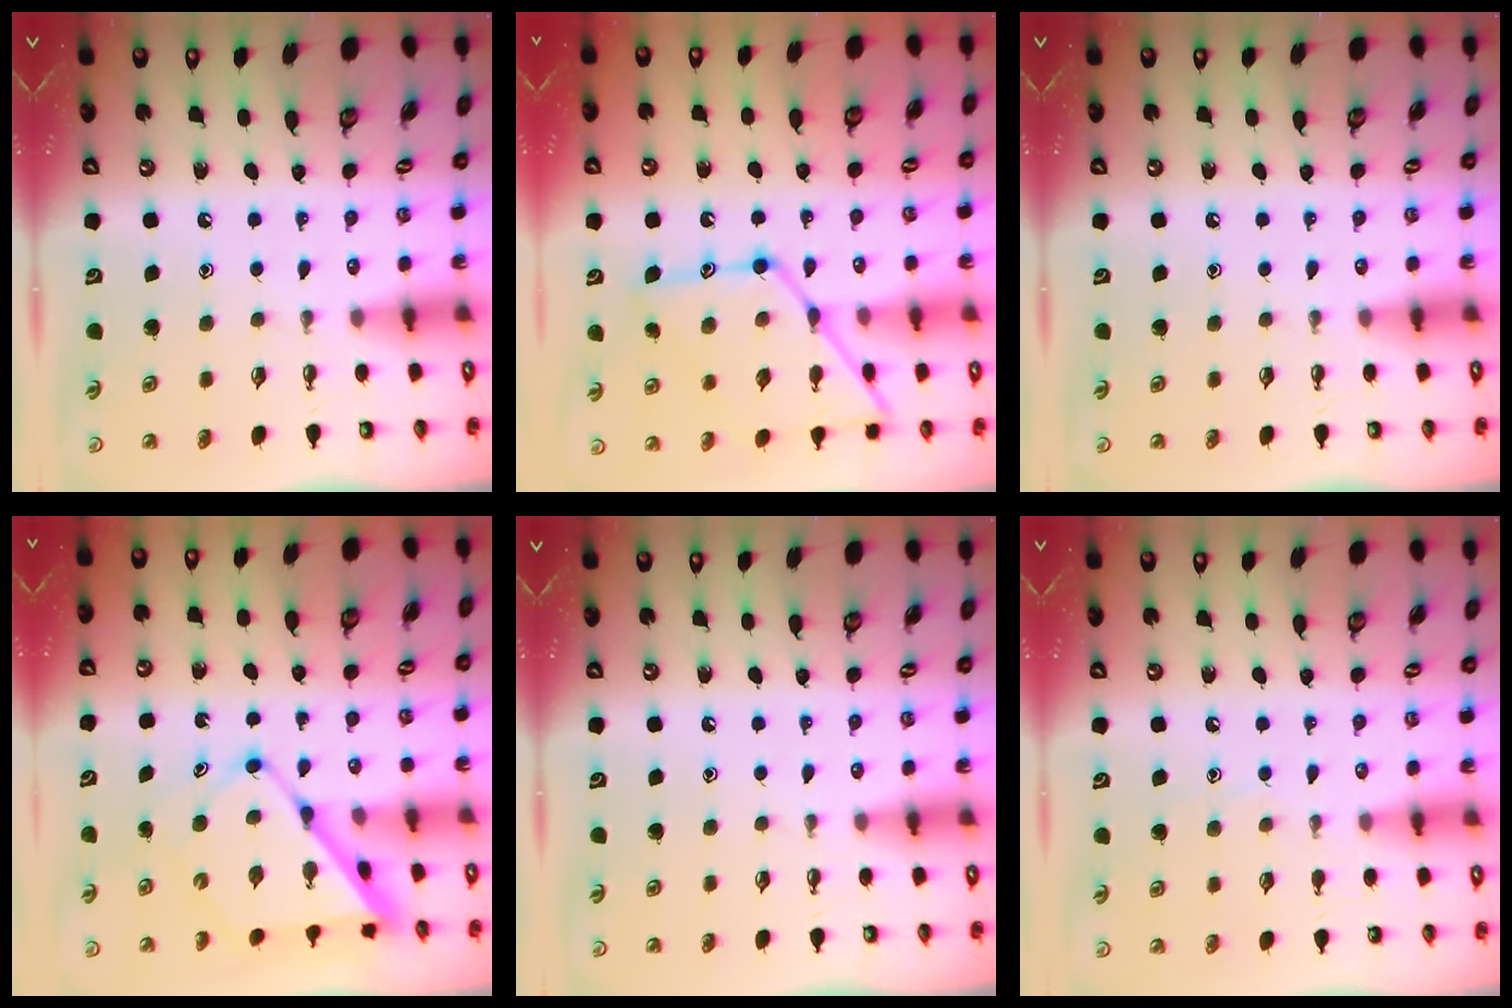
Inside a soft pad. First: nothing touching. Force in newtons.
{"total": 16.6, "press": 16.5, "slide": 1.4}
{"total": 0.0}
{"total": 11.8, "press": 11.7, "slide": 1.1}
{"total": 0.0}
{"total": 4.5, "press": 4.5, "slide": 0.5}